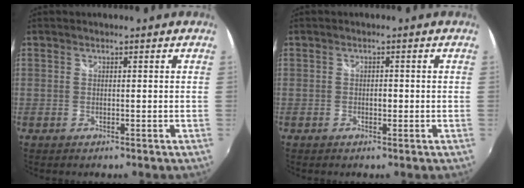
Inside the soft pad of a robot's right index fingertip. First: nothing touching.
{"total": 1.1, "force": [-0.3, 0.7, 0.8], "torque": [-0.013, 0.001, -0.006]}